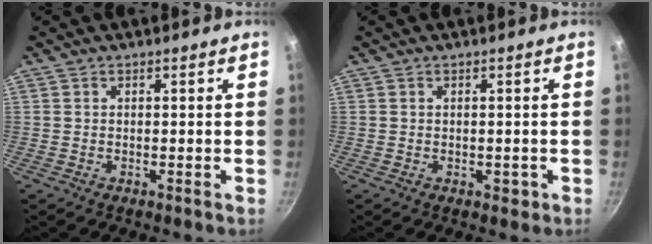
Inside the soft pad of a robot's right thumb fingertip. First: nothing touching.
{"total": 1.5, "force": [-0.4, 1.0, 1.0], "torque": [-0.009, 0.002, -0.004]}